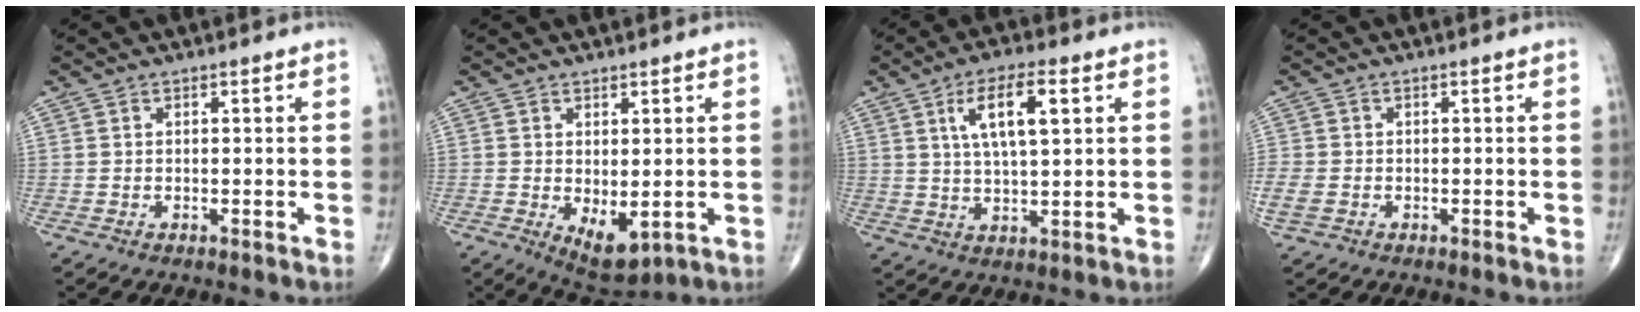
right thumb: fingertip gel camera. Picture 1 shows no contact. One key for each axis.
{"total": 6.3, "fx": -1.0, "fy": 3.2, "fz": 5.4, "tx": -0.074, "ty": -0.013, "tz": 0.000}
{"total": 9.5, "fx": 3.3, "fy": 3.1, "fz": 8.3, "tx": -0.143, "ty": -0.004, "tz": 0.061}
{"total": 3.5, "fx": -1.1, "fy": 2.5, "fz": 2.2, "tx": -0.070, "ty": 0.001, "tz": -0.020}